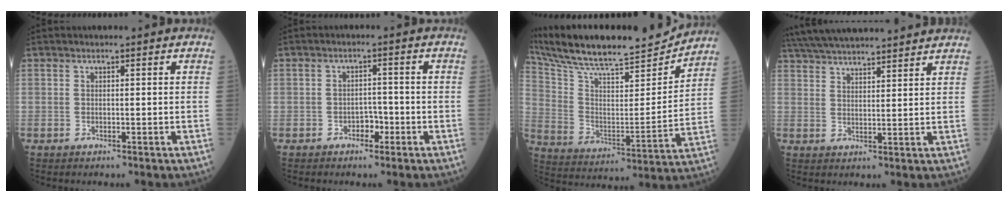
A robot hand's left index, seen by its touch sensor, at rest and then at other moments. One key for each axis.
{"total": 2.4, "fx": -1.4, "fy": 1.4, "fz": 1.4, "tx": -0.015, "ty": 0.007, "tz": -0.025}
{"total": 22.8, "fx": 20.9, "fy": 3.0, "fz": 8.5, "tx": -0.162, "ty": -0.005, "tz": 0.328}
{"total": 18.1, "fx": 16.6, "fy": 2.0, "fz": 7.1, "tx": -0.130, "ty": 0.048, "tz": 0.250}